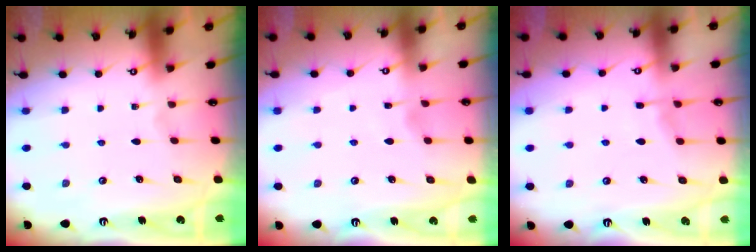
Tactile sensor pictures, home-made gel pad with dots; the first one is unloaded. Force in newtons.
{"total": 2.7, "press": 2.7, "slide": 0.3}
{"total": 4.1, "press": 4.1, "slide": 0.4}